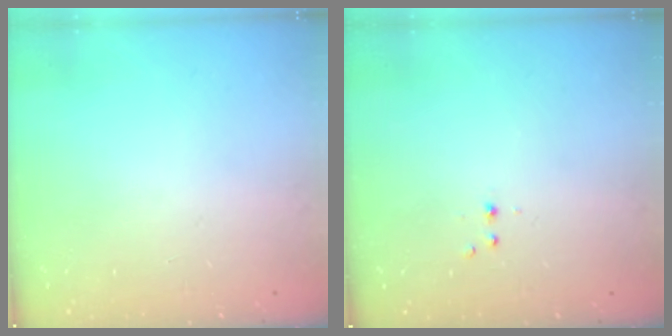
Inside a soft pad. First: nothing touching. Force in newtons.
{"total": 2.2, "press": 1.9, "slide": 1.2}